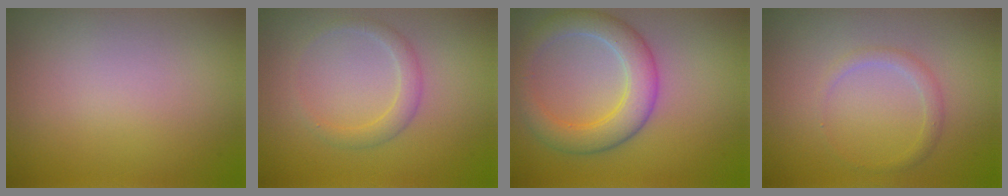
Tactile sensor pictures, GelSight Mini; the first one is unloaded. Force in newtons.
{"total": 1.8, "press": 1.8, "slide": 0.0}
{"total": 4.8, "press": 4.8, "slide": 0.1}
{"total": 1.3, "press": 1.3, "slide": 0.1}